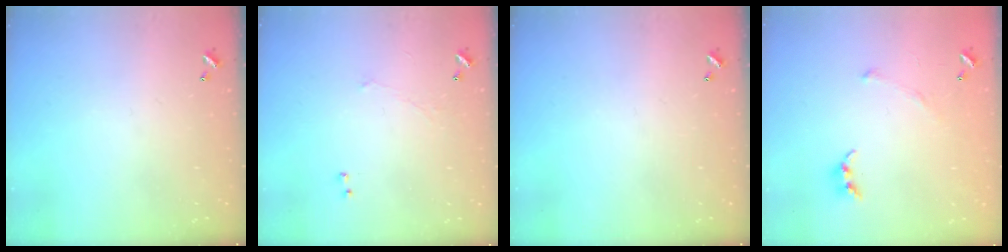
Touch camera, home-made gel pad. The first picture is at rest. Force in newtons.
{"total": 0.9, "press": 0.7, "slide": 0.7}
{"total": 0.0}
{"total": 3.7, "press": 3.6, "slide": 0.9}